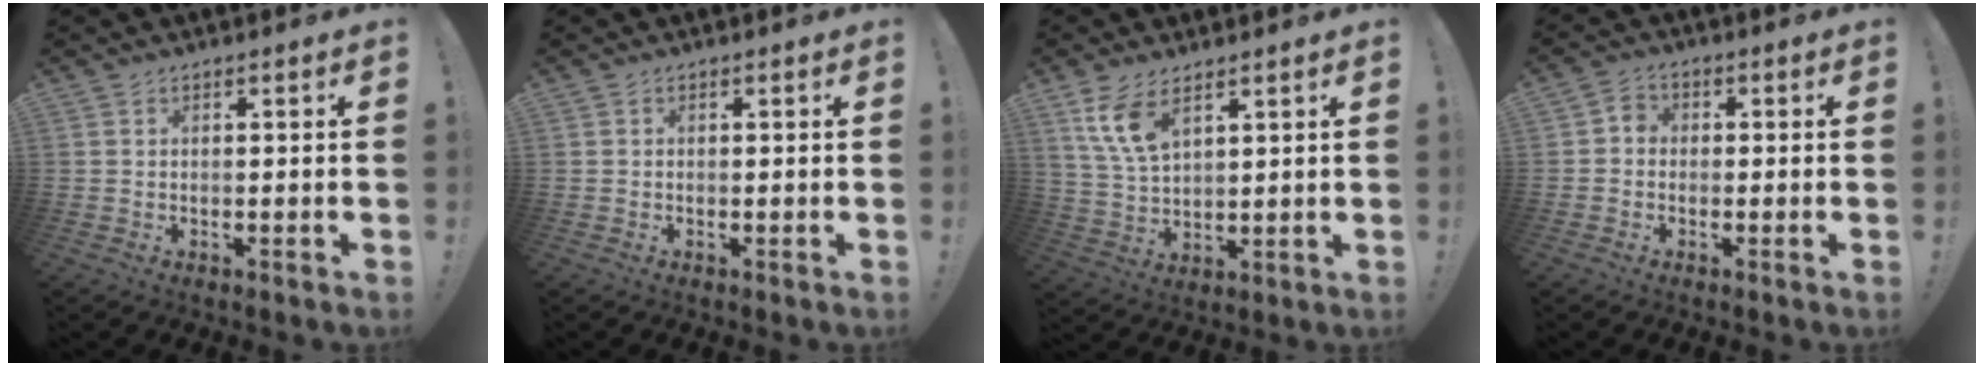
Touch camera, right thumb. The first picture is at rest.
{"total": 0.0}
{"total": 9.5, "force": [6.0, 4.2, 6.1], "torque": [-0.121, -0.023, 0.113]}
{"total": 3.1, "force": [-1.2, 2.3, 1.6], "torque": [-0.026, 0.014, -0.021]}